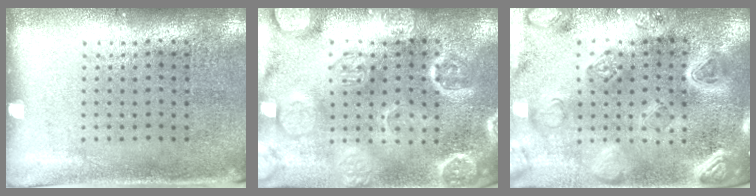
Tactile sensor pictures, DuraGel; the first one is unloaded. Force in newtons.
{"total": 3.9, "press": 3.9, "slide": 0.4}
{"total": 4.3, "press": 3.8, "slide": 1.9}